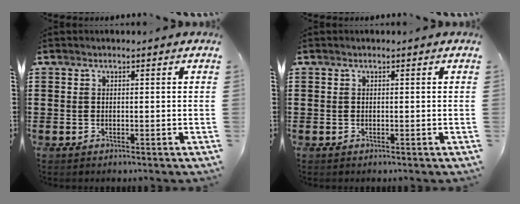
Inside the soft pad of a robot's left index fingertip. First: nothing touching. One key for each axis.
{"total": 0.0}